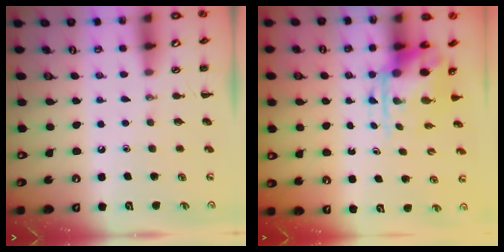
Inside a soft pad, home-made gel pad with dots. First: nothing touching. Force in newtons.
{"total": 5.4, "press": 5.2, "slide": 1.3}